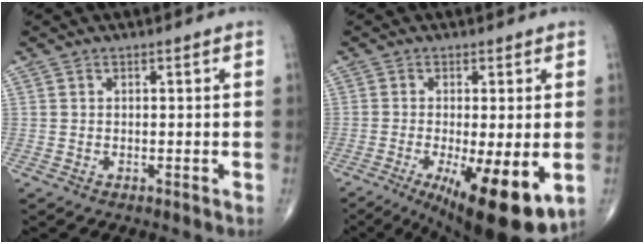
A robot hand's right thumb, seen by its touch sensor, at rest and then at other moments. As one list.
[{"total": 15.0, "force": [-4.9, 4.1, 13.5], "torque": [-0.182, -0.025, -0.063]}]